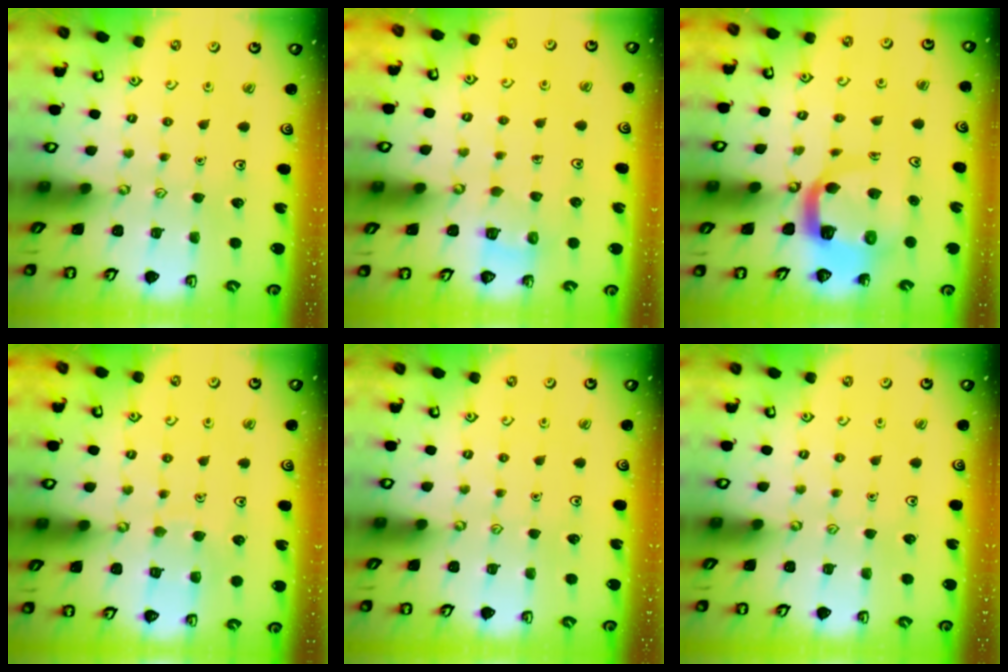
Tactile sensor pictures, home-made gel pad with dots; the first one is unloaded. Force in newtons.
{"total": 2.2, "press": 2.2, "slide": 0.1}
{"total": 9.0, "press": 8.9, "slide": 1.2}
{"total": 7.0, "press": 7.0, "slide": 0.5}
{"total": 0.0}
{"total": 0.0}